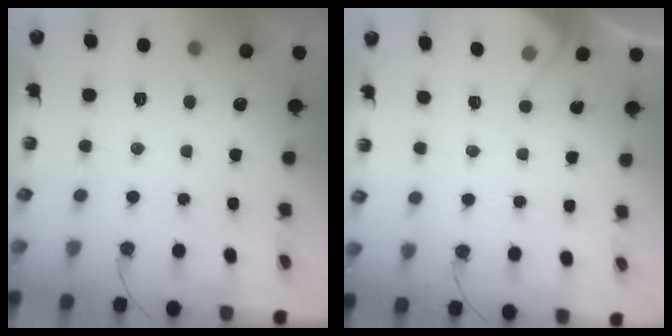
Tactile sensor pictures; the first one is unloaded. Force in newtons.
{"total": 4.6, "press": 4.6, "slide": 0.6}